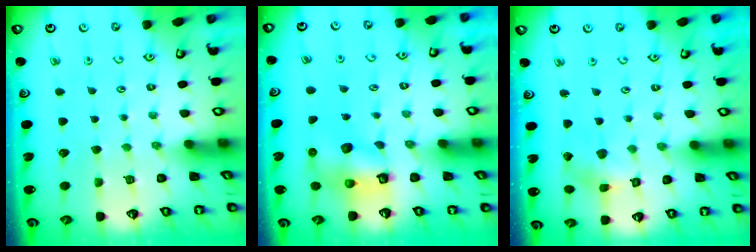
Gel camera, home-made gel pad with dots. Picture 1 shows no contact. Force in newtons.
{"total": 7.0, "press": 7.0, "slide": 0.1}
{"total": 2.8, "press": 2.8, "slide": 0.3}